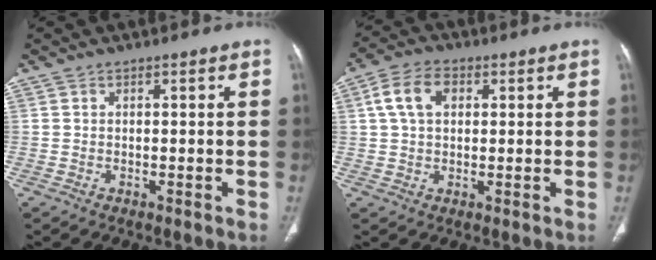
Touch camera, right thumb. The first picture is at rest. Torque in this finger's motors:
{"motor_torque": [0.17, 1.46, 0.47, -0.42, 0.20]}